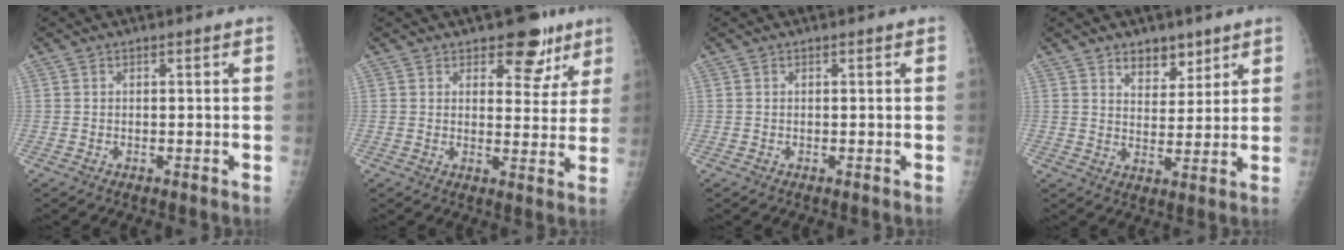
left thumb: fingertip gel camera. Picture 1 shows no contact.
{"total": 8.0, "force": [5.3, 4.6, 3.9], "torque": [-0.007, -0.025, 0.070]}
{"total": 0.0}
{"total": 6.2, "force": [4.2, 3.6, 2.7], "torque": [-0.011, -0.030, 0.071]}